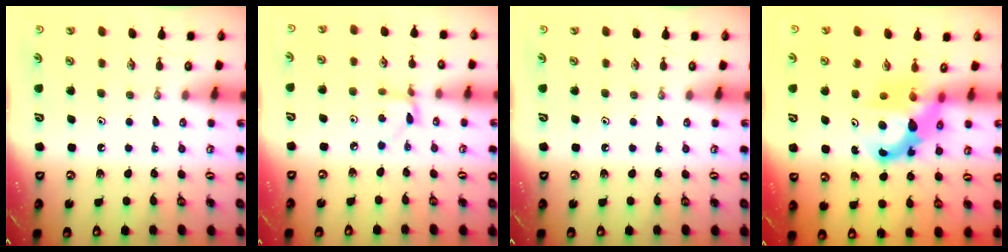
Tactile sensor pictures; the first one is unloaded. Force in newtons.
{"total": 3.8, "press": 3.8, "slide": 0.4}
{"total": 0.0}
{"total": 8.2, "press": 8.2, "slide": 0.7}